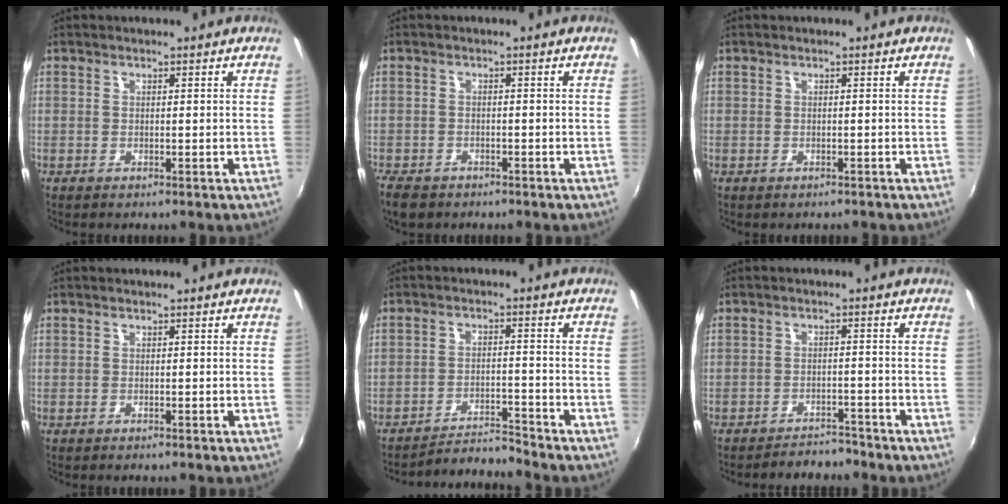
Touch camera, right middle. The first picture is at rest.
{"total": 4.8, "force": [-3.6, 2.4, 1.9], "torque": [-0.057, -0.014, -0.066]}
{"total": 0.7, "force": [-0.6, 0.4, 0.1], "torque": [-0.005, -0.001, -0.006]}
{"total": 0.0}
{"total": 5.6, "force": [-5.4, -1.3, -0.4], "torque": [-0.012, 0.015, -0.094]}
{"total": 4.8, "force": [-4.6, 1.3, 0.5], "torque": [-0.021, 0.008, -0.063]}